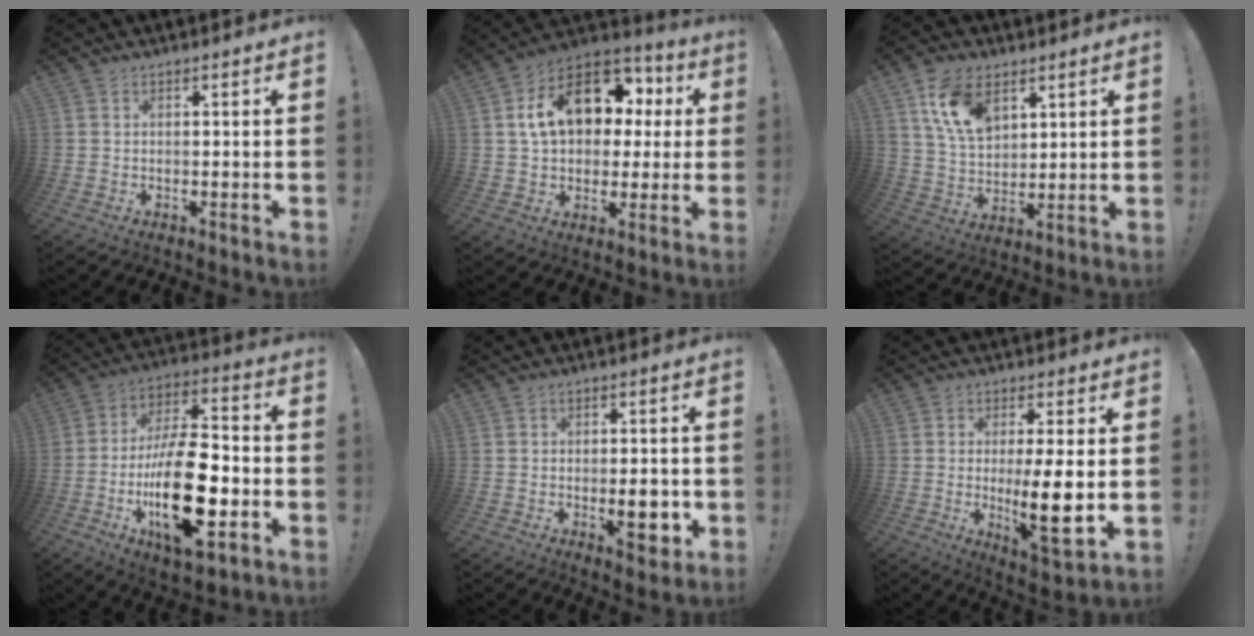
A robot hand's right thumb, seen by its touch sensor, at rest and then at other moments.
{"total": 18.5, "force": [6.2, 12.5, 12.2], "torque": [-0.194, -0.009, 0.120]}
{"total": 13.4, "force": [6.8, 8.5, 7.8], "torque": [-0.142, -0.021, 0.132]}
{"total": 25.3, "force": [-6.2, 11.2, 21.9], "torque": [-0.402, 0.019, -0.095]}
{"total": 7.1, "force": [-1.5, 3.0, 6.2], "torque": [-0.072, 0.000, -0.022]}
{"total": 12.9, "force": [-0.5, 2.7, 12.6], "torque": [-0.202, -0.019, -0.011]}